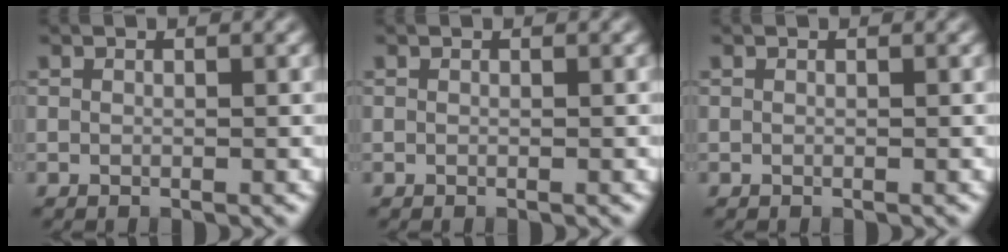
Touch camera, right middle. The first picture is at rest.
{"total": 0.0}
{"total": 0.0}